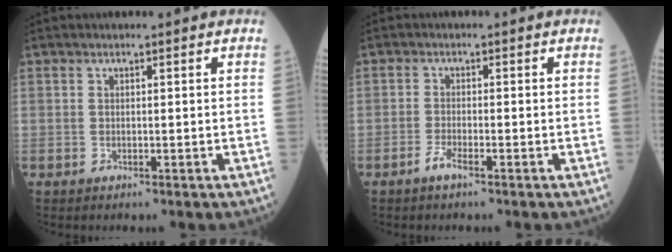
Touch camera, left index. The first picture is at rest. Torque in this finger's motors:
{"motor_torque": [0.20, 0.08, 0.03, 0.00]}